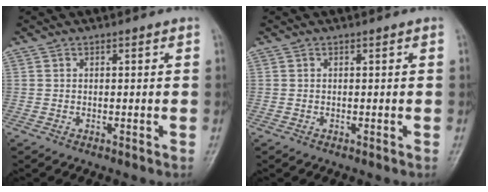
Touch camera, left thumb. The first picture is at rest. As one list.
[{"total": 0.0}]